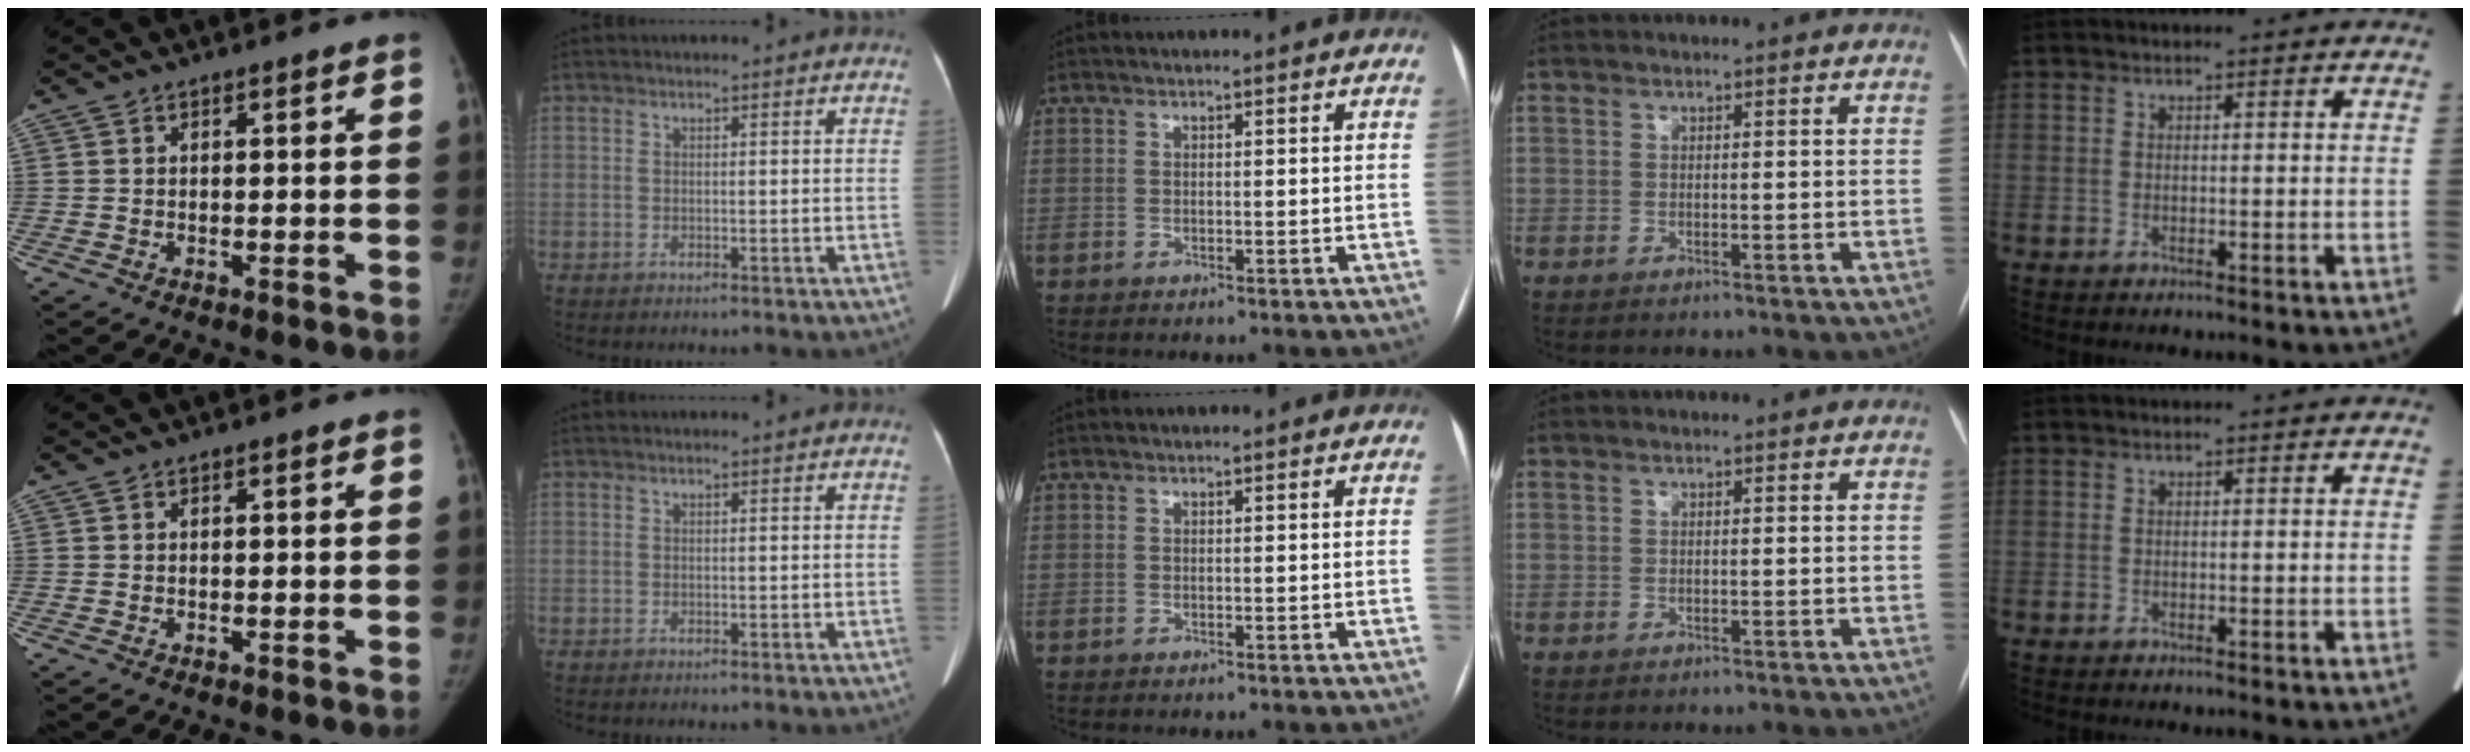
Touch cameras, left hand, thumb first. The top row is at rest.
{}